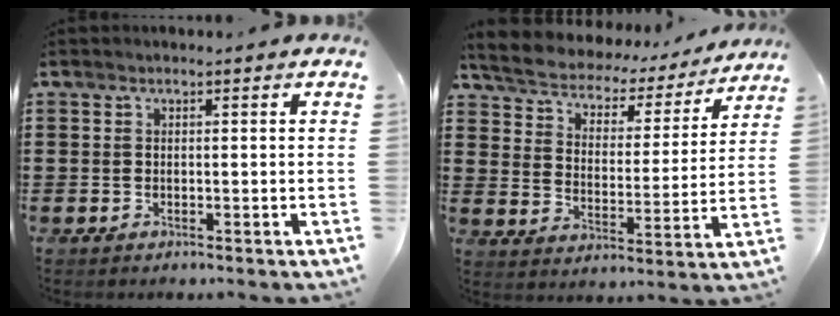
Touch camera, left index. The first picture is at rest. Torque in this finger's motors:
{"motor_torque": [2.14, 0.00, 0.32, 0.13]}